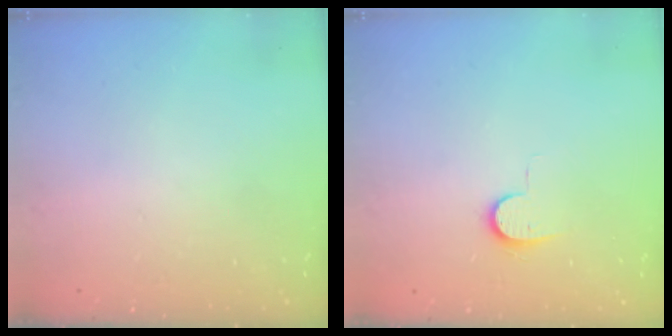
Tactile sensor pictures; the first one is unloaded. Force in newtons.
{"total": 7.5, "press": 7.4, "slide": 0.8}